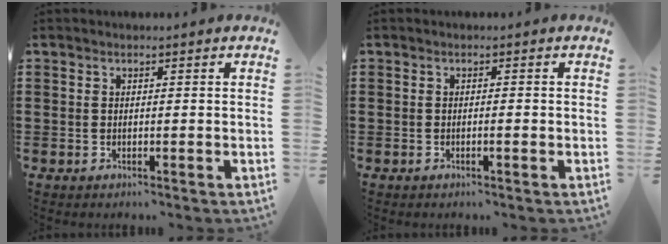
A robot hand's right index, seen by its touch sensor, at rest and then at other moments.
{"total": 0.8, "force": [-0.4, 0.0, 0.7], "torque": [-0.012, -0.005, -0.007]}